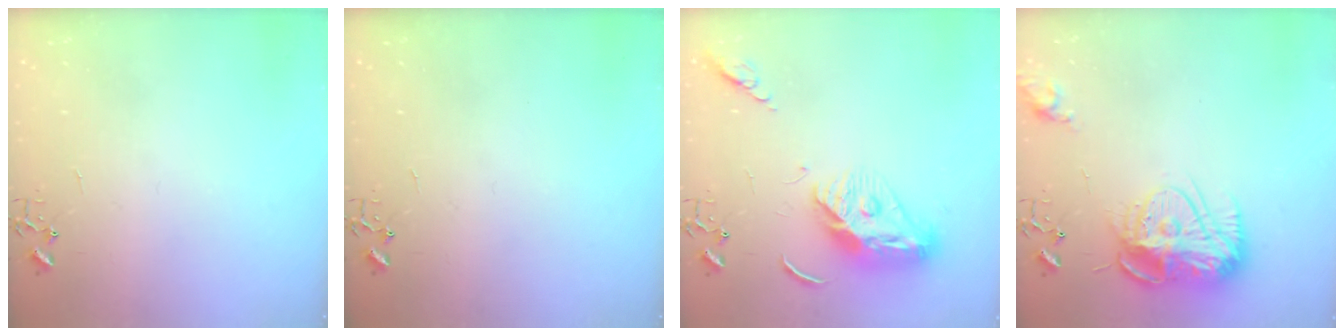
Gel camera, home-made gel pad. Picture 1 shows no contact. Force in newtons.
{"total": 0.0}
{"total": 13.1, "press": 13.0, "slide": 1.3}
{"total": 15.7, "press": 15.7, "slide": 1.0}